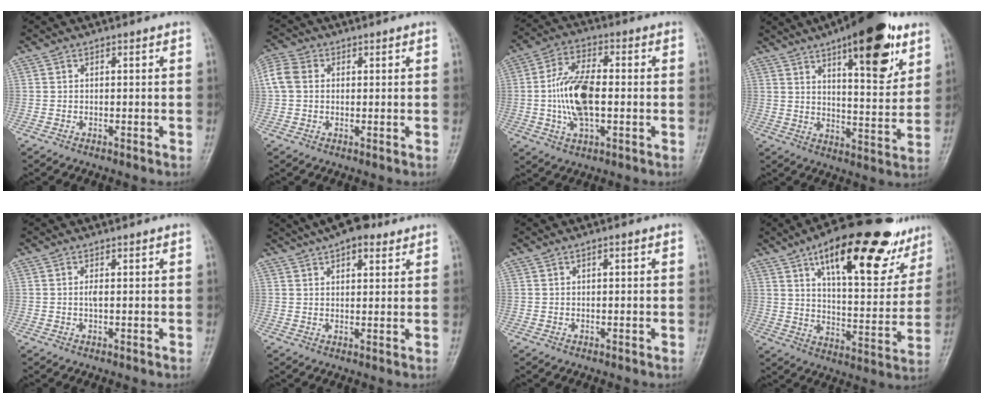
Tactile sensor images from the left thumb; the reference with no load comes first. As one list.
[{"total": 5.6, "force": [1.0, 4.3, 3.4], "torque": [-0.075, 0.016, 0.015]}, {"total": 12.3, "force": [-0.7, 6.2, 10.6], "torque": [-0.207, 0.011, -0.015]}, {"total": 19.3, "force": [10.7, 6.5, 14.7], "torque": [-0.176, -0.048, 0.156]}, {"total": 0.9, "force": [0.2, 0.2, 0.8], "torque": [-0.021, -0.001, 0.004]}, {"total": 9.9, "force": [7.0, 3.9, 5.7], "torque": [-0.064, -0.003, 0.109]}, {"total": 1.0, "force": [0.4, 0.2, 0.9], "torque": [-0.017, 0.003, 0.005]}, {"total": 25.7, "force": [15.3, 9.9, 18.2], "torque": [-0.218, -0.032, 0.230]}]